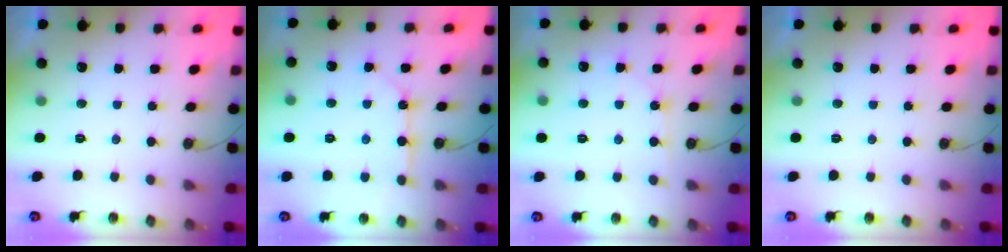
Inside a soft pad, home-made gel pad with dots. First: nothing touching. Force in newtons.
{"total": 10.4, "press": 10.3, "slide": 1.2}
{"total": 5.5, "press": 5.5, "slide": 0.6}
{"total": 0.0}